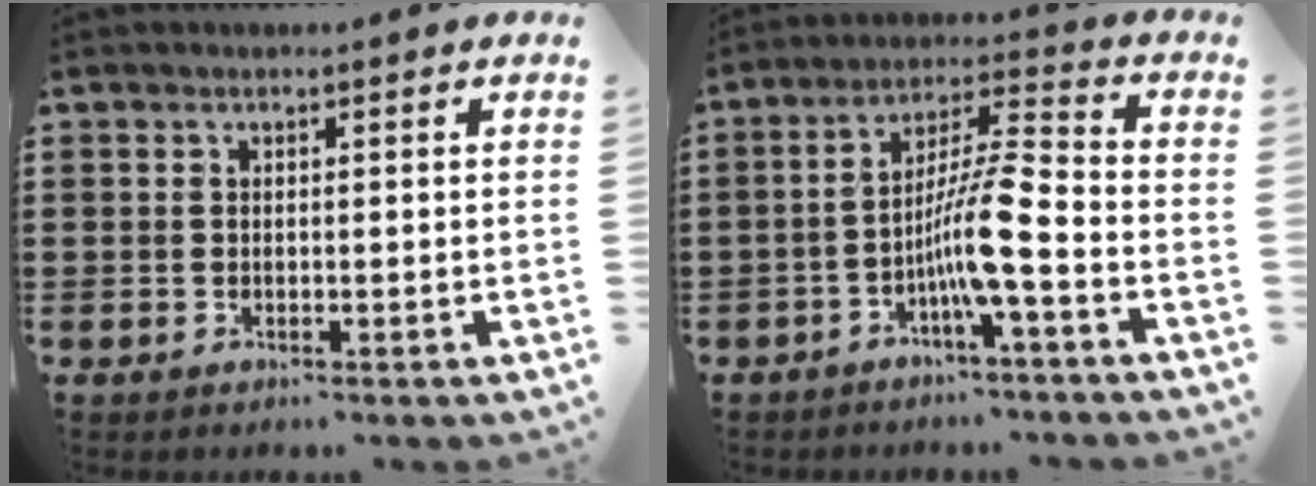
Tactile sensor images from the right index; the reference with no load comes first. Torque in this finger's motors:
{"motor_torque": [2.14, 0.00, 0.72, 0.21]}